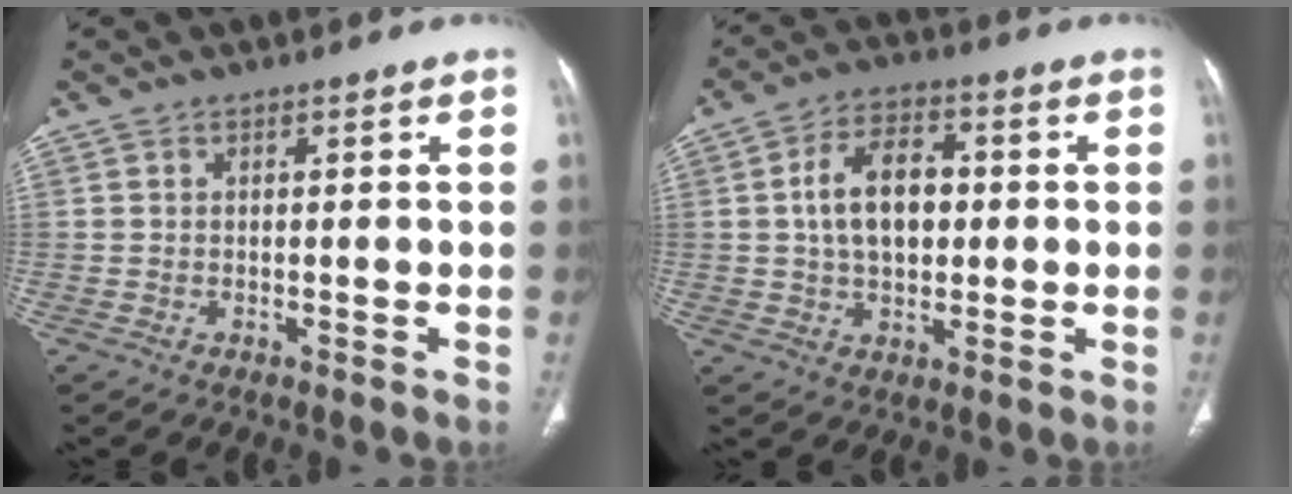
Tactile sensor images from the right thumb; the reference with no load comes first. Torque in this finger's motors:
{"motor_torque": [0.11, 0.10, 0.92, -0.59, 0.08]}